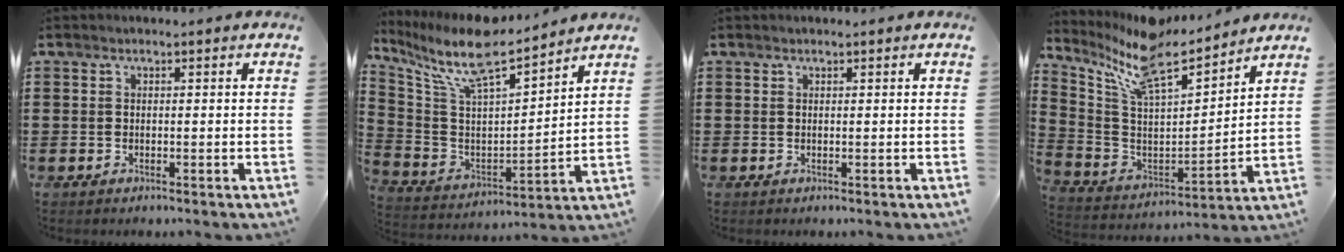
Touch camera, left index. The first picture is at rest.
{"total": 10.3, "force": [8.1, 2.3, 5.9], "torque": [-0.150, -0.048, 0.137]}
{"total": 0.0}
{"total": 10.4, "force": [8.5, 2.6, 5.5], "torque": [-0.143, -0.048, 0.144]}